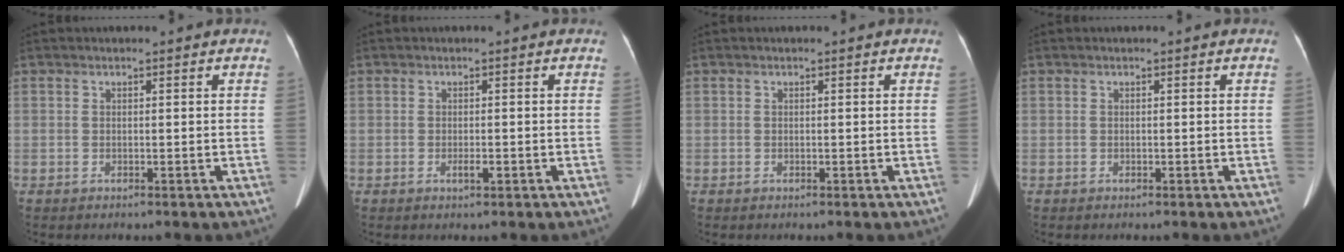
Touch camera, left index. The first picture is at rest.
{"total": 1.2, "force": [-0.5, 0.3, 1.0], "torque": [-0.020, -0.002, -0.008]}
{"total": 0.0}
{"total": 0.0}